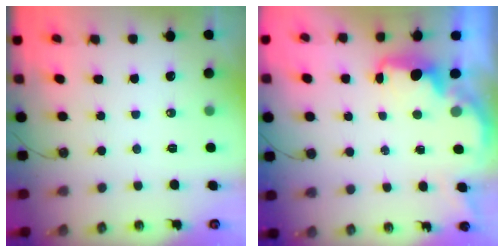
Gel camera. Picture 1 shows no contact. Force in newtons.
{"total": 2.1, "press": 2.0, "slide": 0.8}